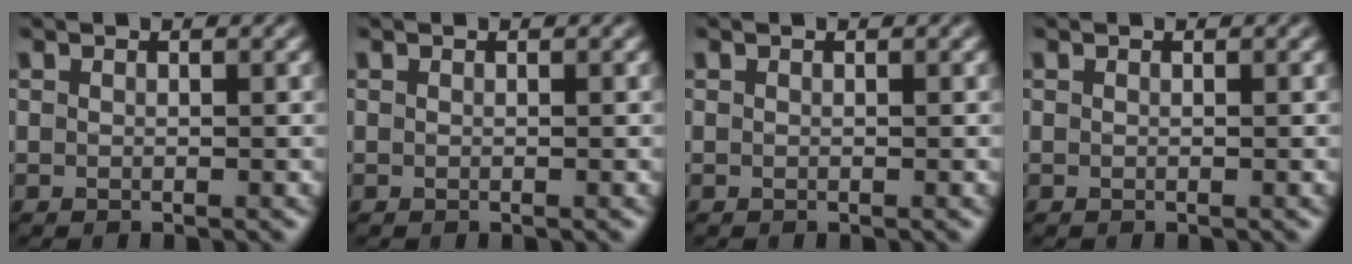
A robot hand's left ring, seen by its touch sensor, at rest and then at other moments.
{"total": 0.0}
{"total": 0.0}
{"total": 0.0}